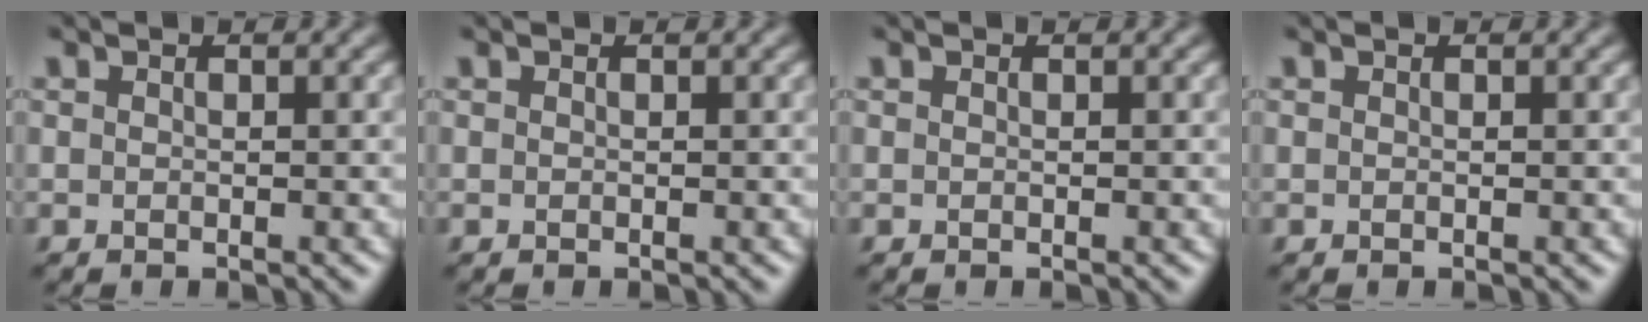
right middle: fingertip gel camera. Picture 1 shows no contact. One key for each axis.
{"total": 0.0}
{"total": 0.0}
{"total": 0.0}